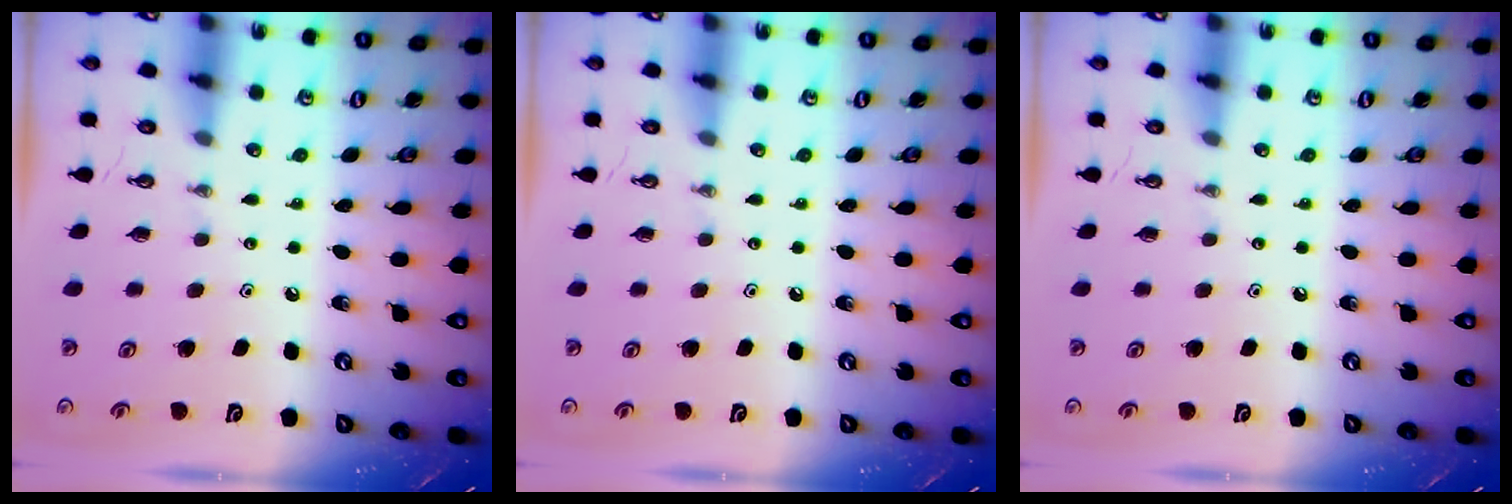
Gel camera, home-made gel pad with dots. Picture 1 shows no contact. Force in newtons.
{"total": 0.0}
{"total": 0.0}